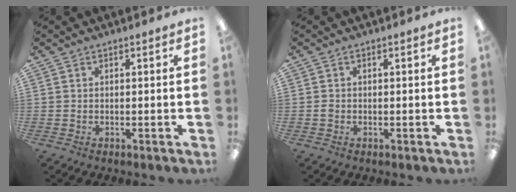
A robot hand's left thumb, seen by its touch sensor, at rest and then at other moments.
{"total": 0.8, "force": [-0.2, 0.6, 0.4], "torque": [-0.008, 0.003, -0.004]}